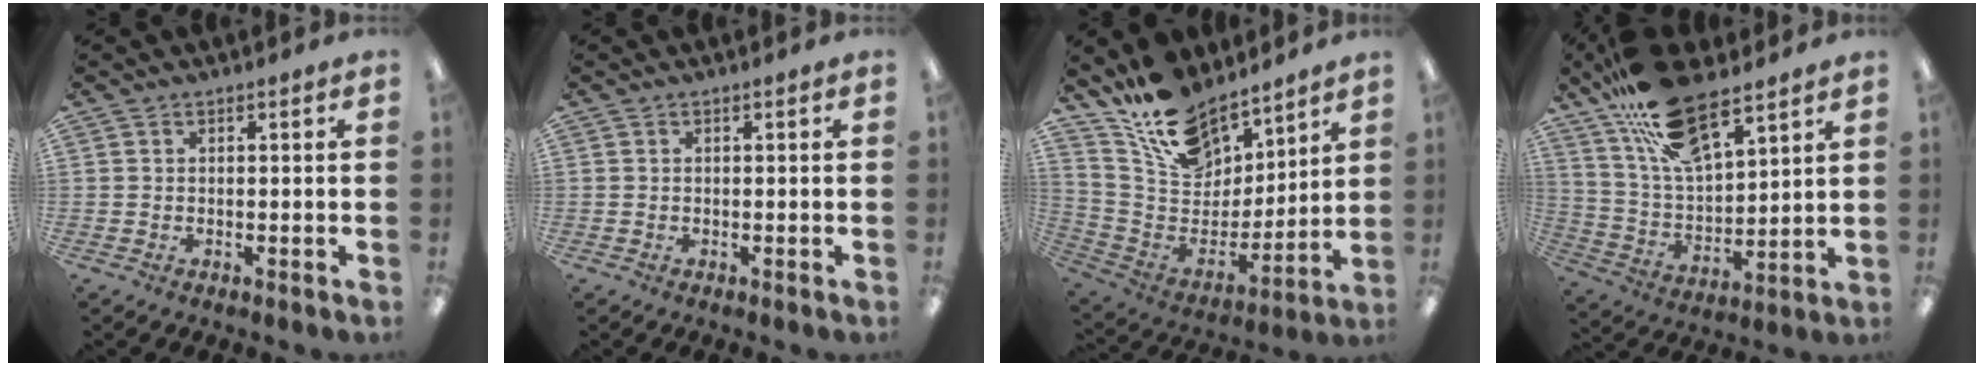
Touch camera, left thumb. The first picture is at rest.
{"total": 0.0}
{"total": 17.8, "force": [14.0, 9.0, 6.4], "torque": [-0.138, -0.091, 0.262]}
{"total": 19.1, "force": [13.5, 7.2, 11.5], "torque": [-0.219, -0.060, 0.240]}